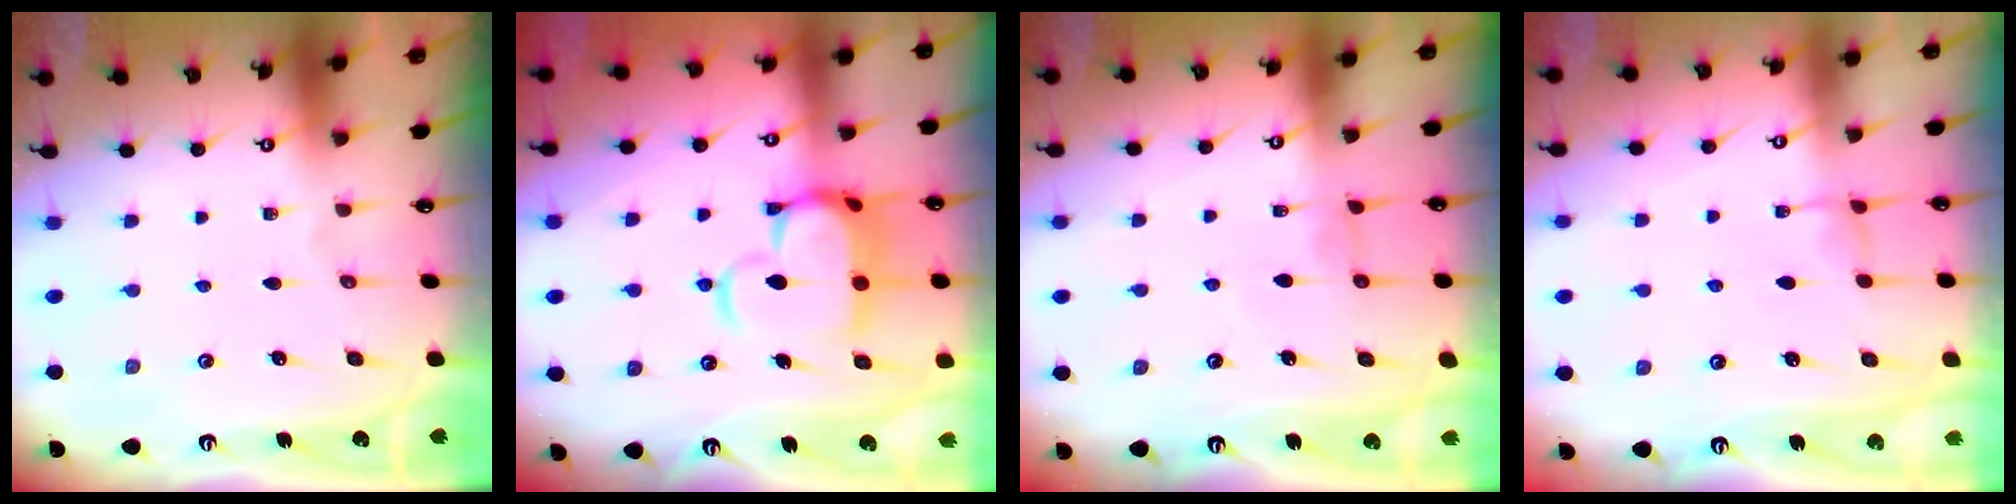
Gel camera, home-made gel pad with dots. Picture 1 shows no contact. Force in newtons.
{"total": 10.0, "press": 9.8, "slide": 1.5}
{"total": 0.6, "press": 0.5, "slide": 0.4}
{"total": 2.1, "press": 2.1, "slide": 0.3}